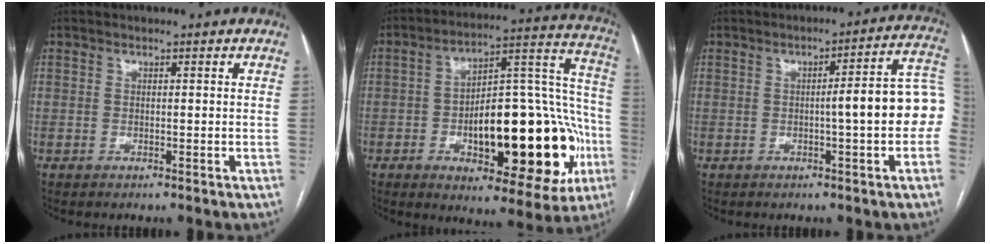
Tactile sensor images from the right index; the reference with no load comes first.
{"total": 26.6, "force": [-7.1, 9.7, 23.7], "torque": [-0.283, 0.037, -0.085]}
{"total": 10.2, "force": [-0.9, 0.6, 10.1], "torque": [-0.118, 0.030, -0.019]}